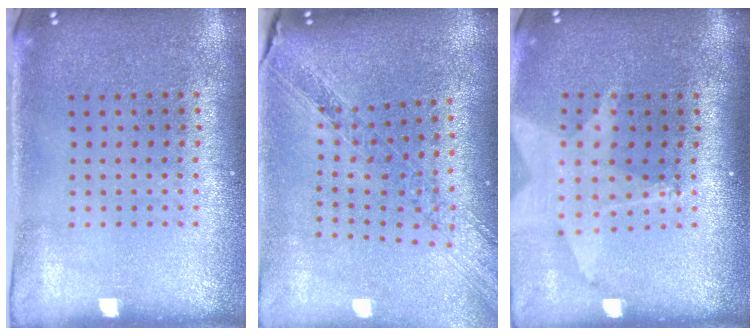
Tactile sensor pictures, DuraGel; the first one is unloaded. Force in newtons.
{"total": 1.3, "press": 1.3, "slide": 0.4}
{"total": 1.7, "press": 1.5, "slide": 0.9}